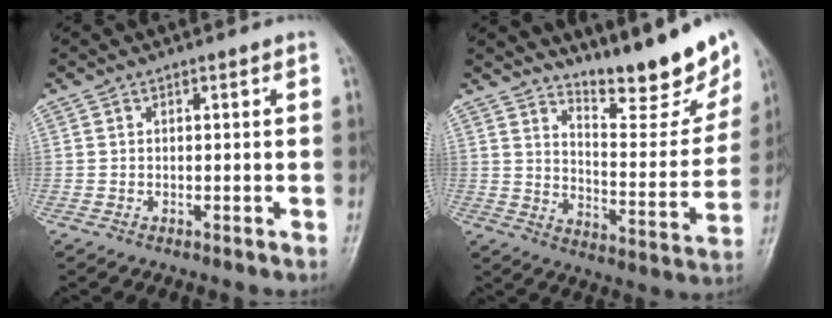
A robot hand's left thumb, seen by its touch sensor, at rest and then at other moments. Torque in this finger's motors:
{"motor_torque": [0.45, 0.17, 0.37, -0.23, 0.05]}